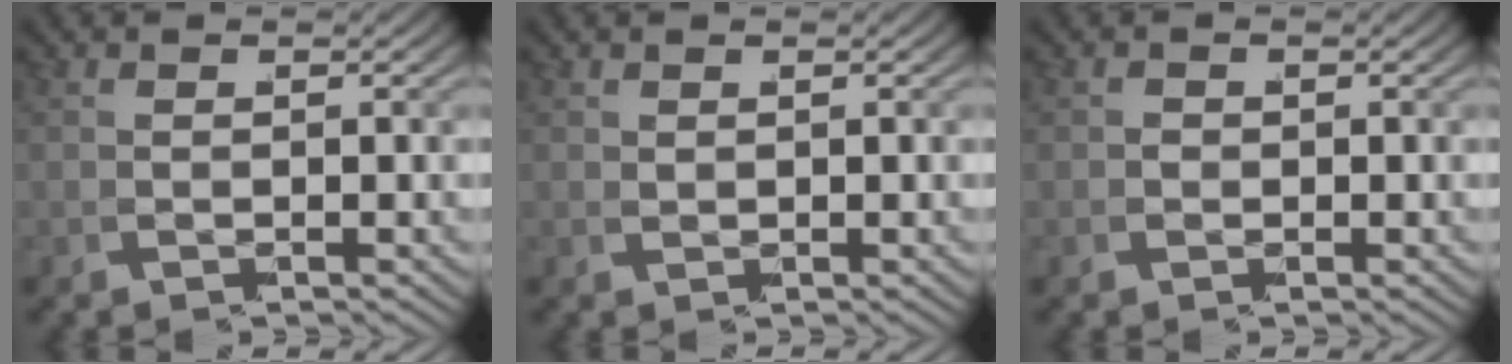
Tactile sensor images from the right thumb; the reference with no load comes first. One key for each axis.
{"total": 0.6, "fx": 0.4, "fy": -0.3, "fz": -0.2, "tx": 0.012, "ty": 0.004, "tz": 0.007}
{"total": 1.1, "fx": -0.2, "fy": 1.1, "fz": 0.3, "tx": -0.012, "ty": -0.008, "tz": 0.002}